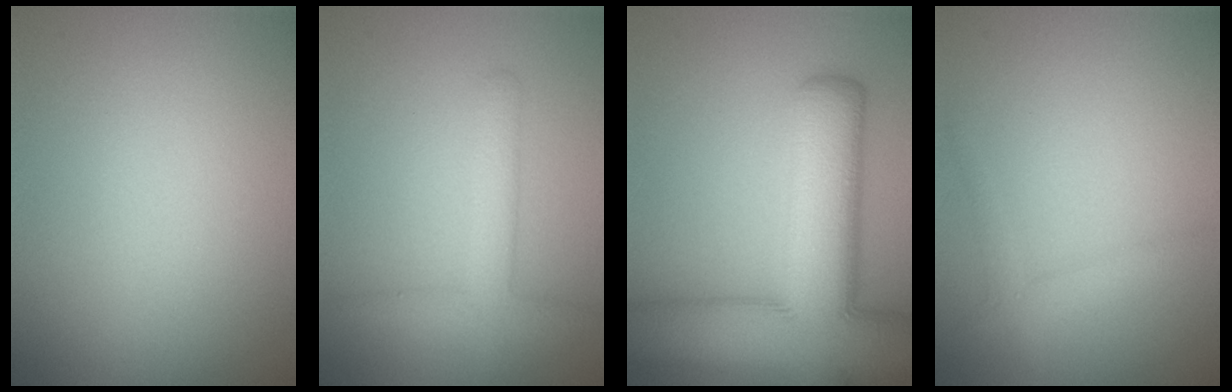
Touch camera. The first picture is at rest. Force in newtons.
{"total": 2.8, "press": 2.8, "slide": 0.1}
{"total": 12.8, "press": 12.8, "slide": 0.8}
{"total": 1.5, "press": 1.5, "slide": 0.1}